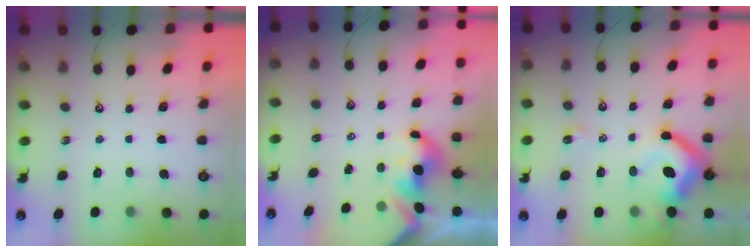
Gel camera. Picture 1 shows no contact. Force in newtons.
{"total": 2.0, "press": 2.0, "slide": 0.1}
{"total": 12.8, "press": 12.8, "slide": 1.5}